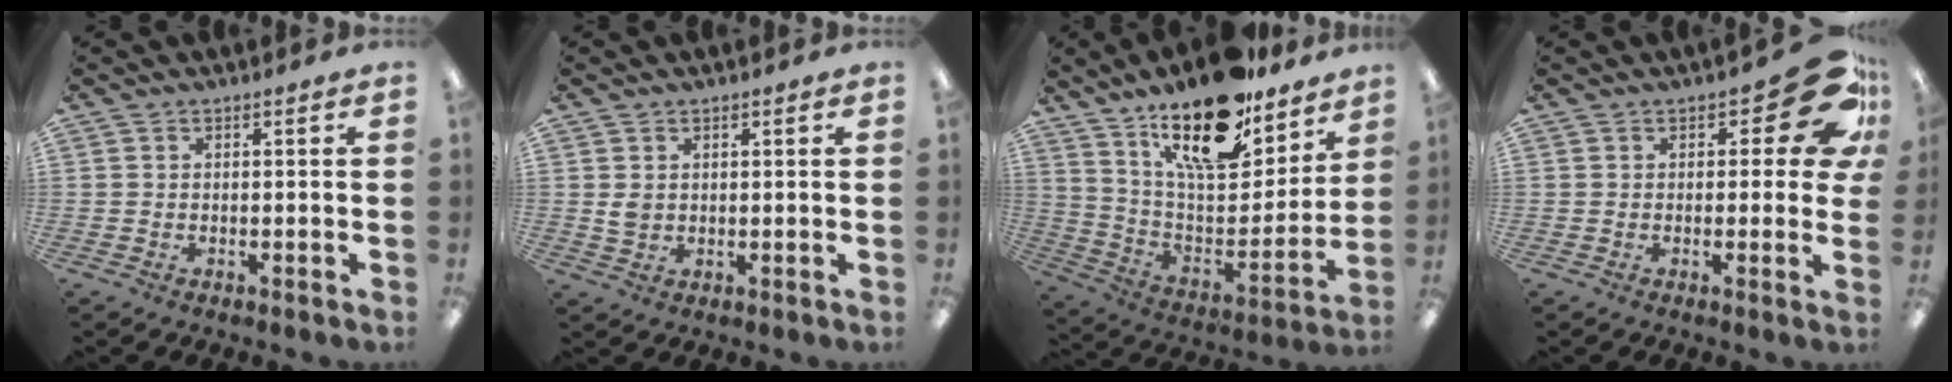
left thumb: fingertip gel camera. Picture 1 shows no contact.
{"total": 2.7, "force": [0.9, 2.2, 1.2], "torque": [-0.018, -0.001, 0.016]}
{"total": 22.5, "force": [16.2, 8.8, 12.8], "torque": [-0.205, -0.098, 0.281]}
{"total": 11.7, "force": [5.3, 5.0, 9.2], "torque": [-0.109, -0.024, 0.090]}